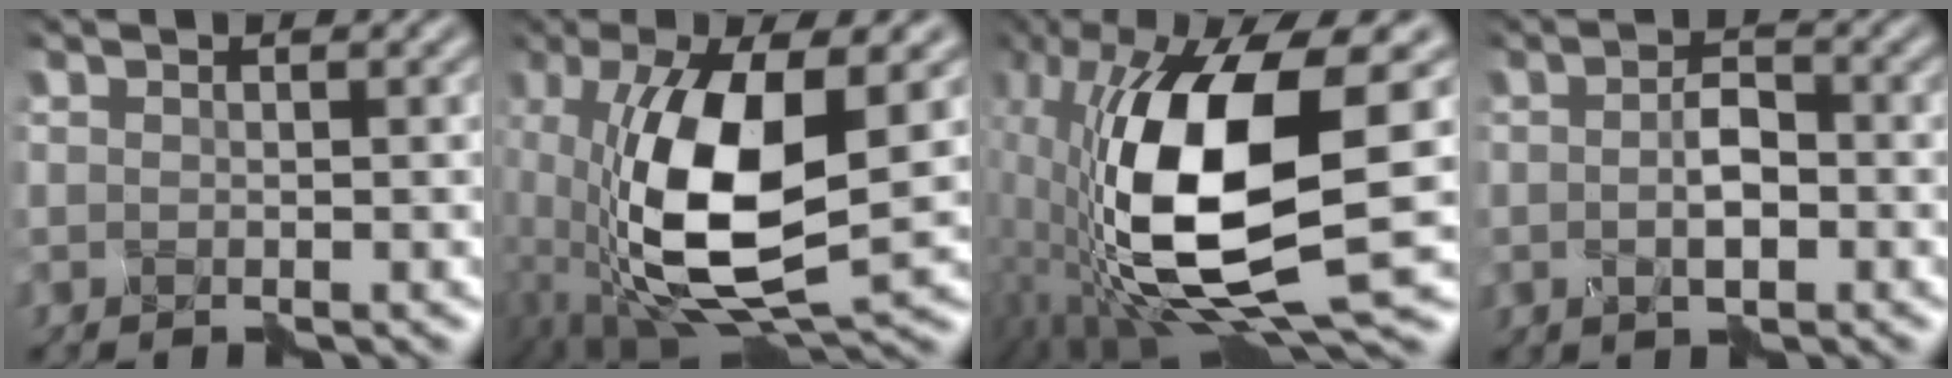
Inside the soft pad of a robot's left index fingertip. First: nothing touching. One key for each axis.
{"total": 11.4, "fx": -0.4, "fy": 4.9, "fz": 10.3, "tx": -0.223, "ty": -0.014, "tz": 0.003}
{"total": 13.7, "fx": -0.5, "fy": 5.1, "fz": 12.7, "tx": -0.252, "ty": -0.010, "tz": -0.003}
{"total": 2.0, "fx": -0.5, "fy": 0.5, "fz": 1.9, "tx": -0.043, "ty": 0.005, "tz": -0.007}